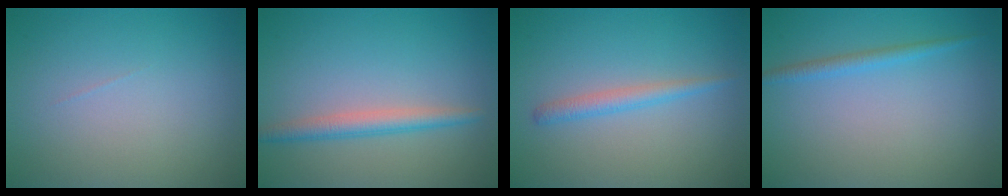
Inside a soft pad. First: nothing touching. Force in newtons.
{"total": 2.4, "press": 2.4, "slide": 0.1}
{"total": 1.7, "press": 1.7, "slide": 0.0}
{"total": 1.4, "press": 1.4, "slide": 0.1}